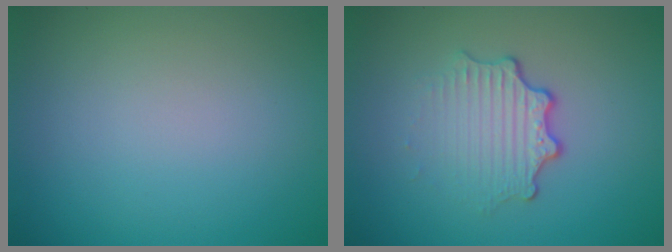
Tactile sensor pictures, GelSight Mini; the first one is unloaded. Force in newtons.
{"total": 3.4, "press": 2.6, "slide": 2.3}